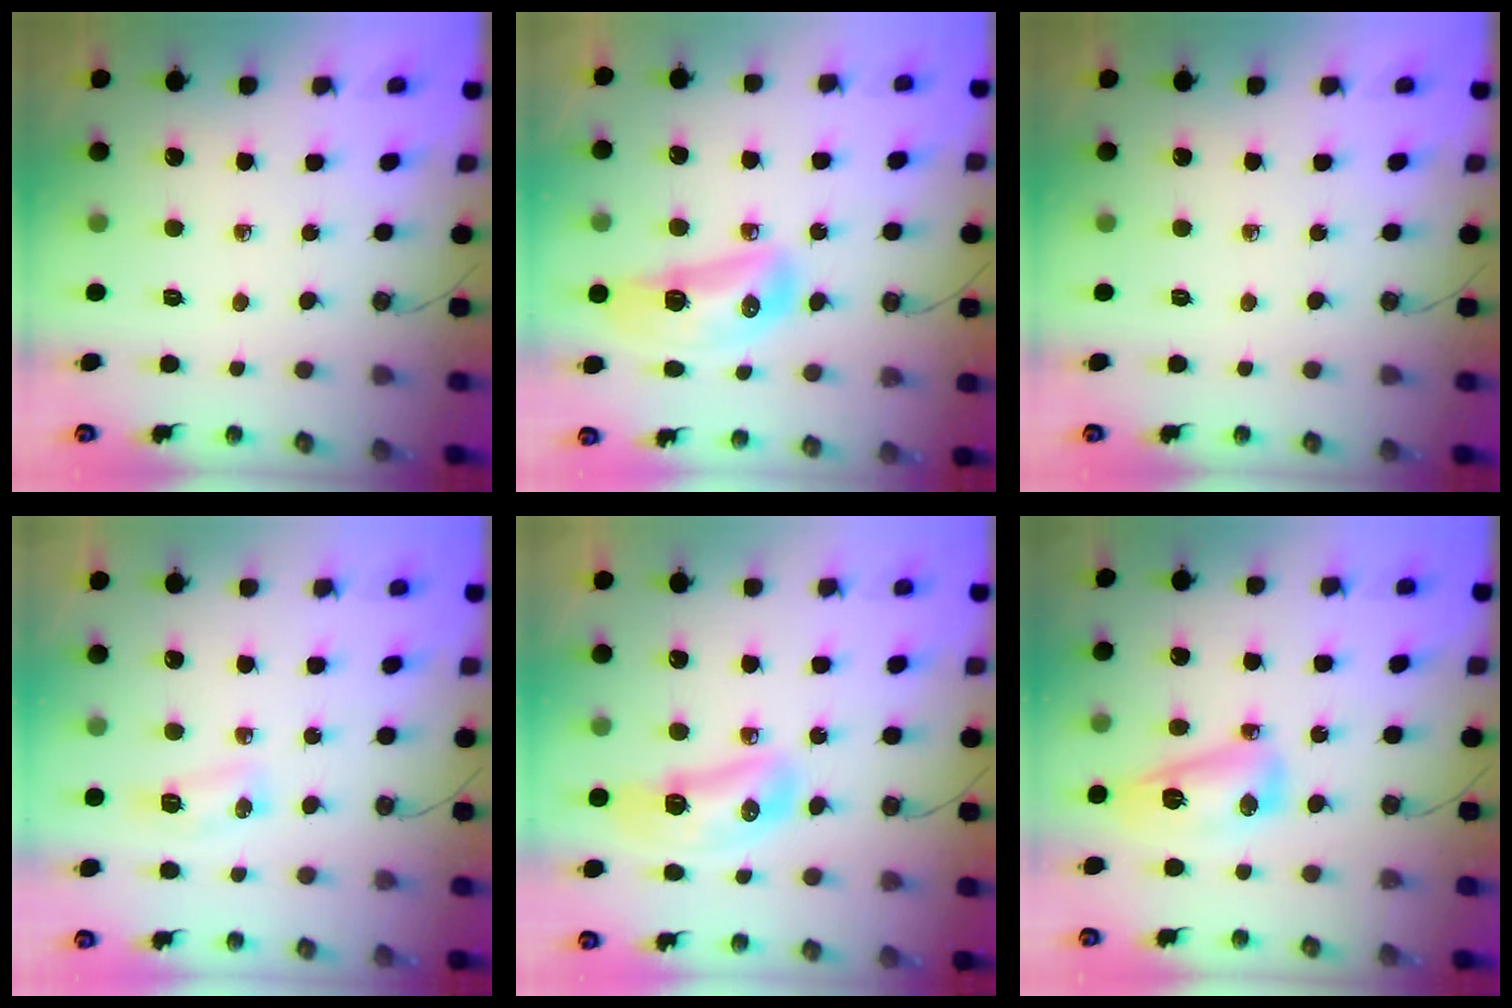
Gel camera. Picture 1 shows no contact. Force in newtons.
{"total": 14.2, "press": 12.9, "slide": 6.0}
{"total": 0.0}
{"total": 4.8, "press": 4.7, "slide": 0.8}
{"total": 9.8, "press": 9.7, "slide": 1.5}
{"total": 10.1, "press": 10.1, "slide": 0.8}